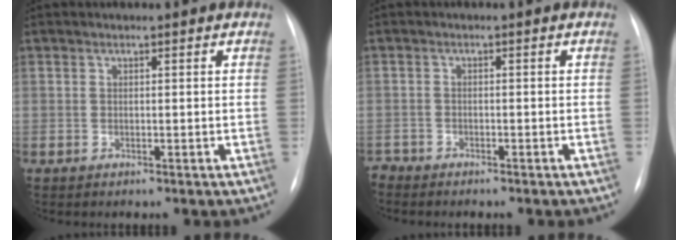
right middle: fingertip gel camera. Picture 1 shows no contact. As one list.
[{"total": 2.7, "force": [-2.5, 0.9, 0.2], "torque": [0.001, -0.003, -0.038]}]